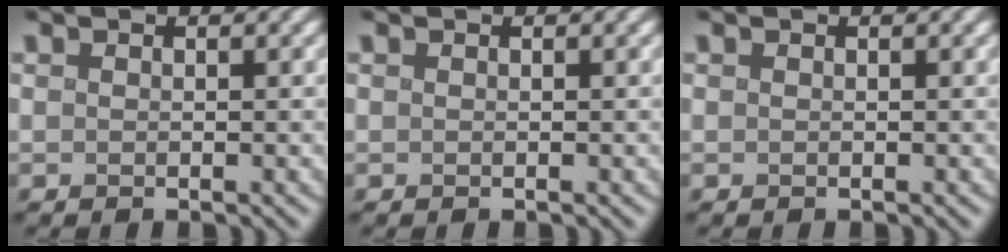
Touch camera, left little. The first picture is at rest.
{"total": 0.0}
{"total": 0.0}